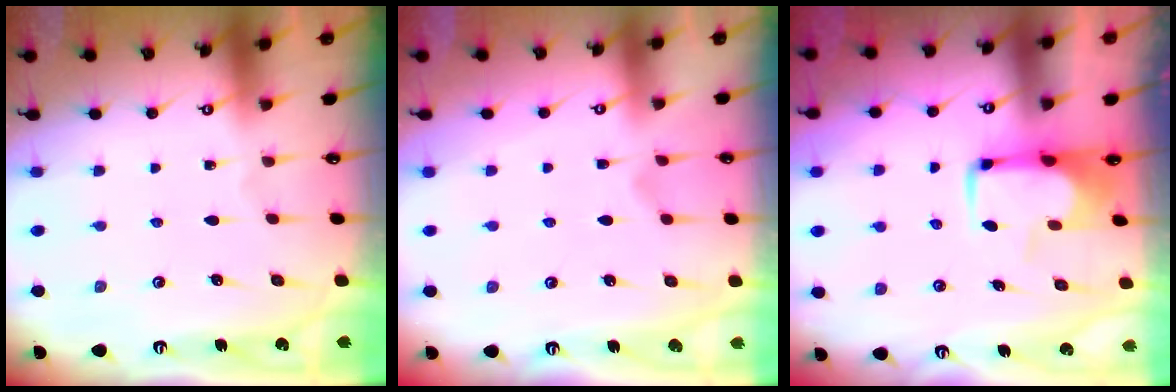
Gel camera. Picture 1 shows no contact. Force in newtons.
{"total": 1.2, "press": 0.7, "slide": 1.0}
{"total": 1.2, "press": 1.0, "slide": 0.5}